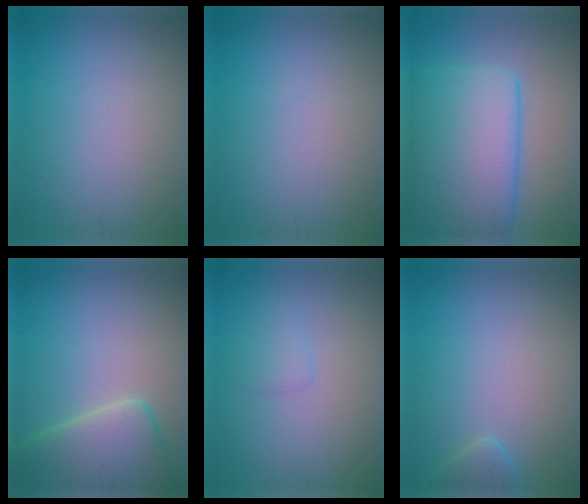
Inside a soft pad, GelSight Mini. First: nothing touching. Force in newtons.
{"total": 0.0}
{"total": 10.9, "press": 10.9, "slide": 0.4}
{"total": 7.1, "press": 7.0, "slide": 0.6}
{"total": 1.1, "press": 1.1, "slide": 0.1}
{"total": 1.5, "press": 1.5, "slide": 0.2}